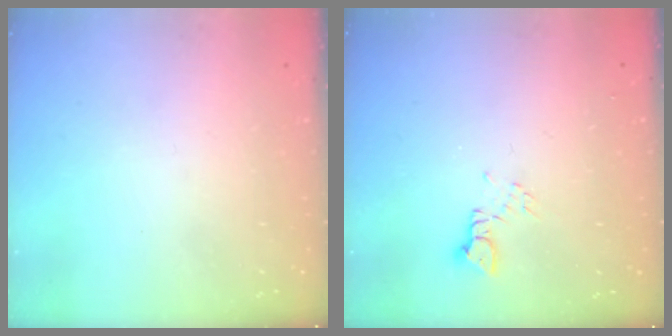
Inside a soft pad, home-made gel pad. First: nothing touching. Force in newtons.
{"total": 2.1, "press": 2.1, "slide": 0.3}